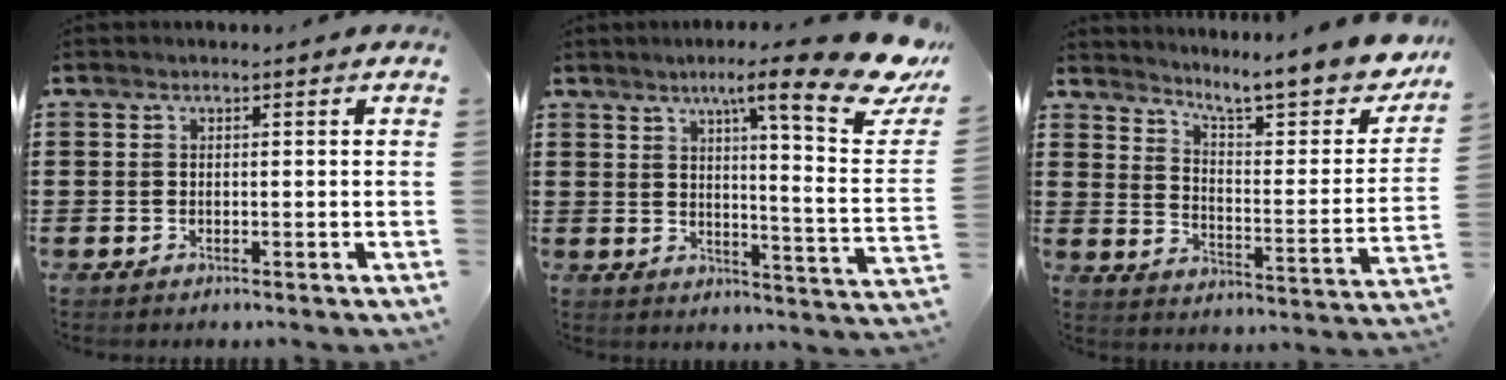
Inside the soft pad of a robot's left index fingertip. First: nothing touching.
{"total": 14.0, "force": [9.5, 1.1, 10.2], "torque": [-0.160, -0.061, 0.141]}
{"total": 8.0, "force": [6.8, 0.5, 4.1], "torque": [-0.086, -0.058, 0.106]}